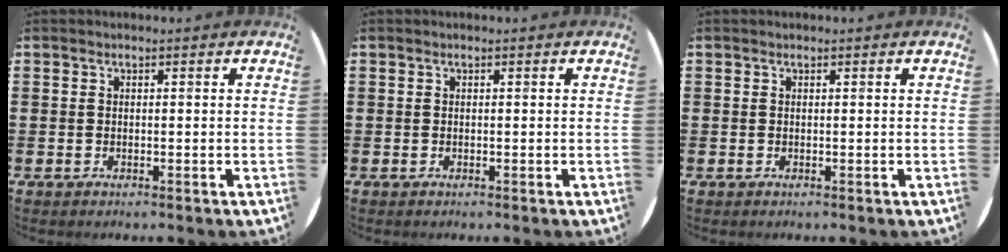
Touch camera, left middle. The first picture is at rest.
{"total": 0.0}
{"total": 0.0}